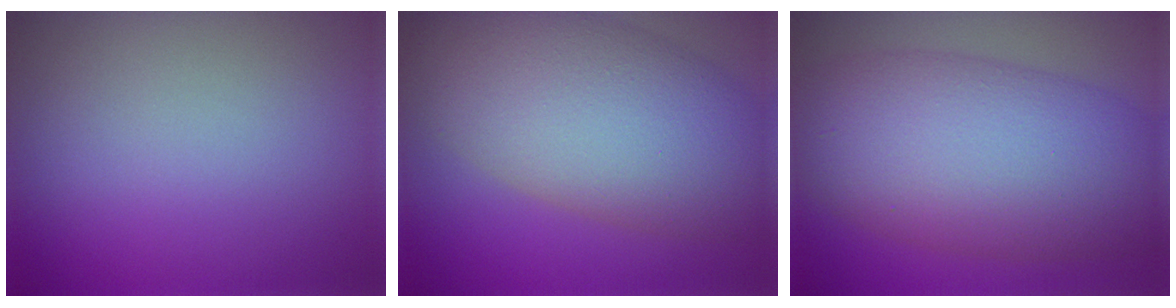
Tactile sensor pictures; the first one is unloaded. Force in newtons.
{"total": 11.6, "press": 11.6, "slide": 0.5}
{"total": 12.3, "press": 12.3, "slide": 0.3}